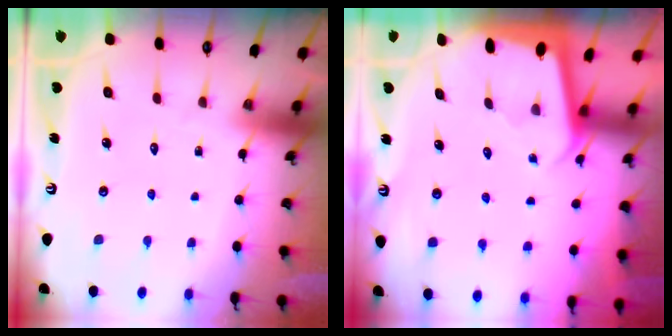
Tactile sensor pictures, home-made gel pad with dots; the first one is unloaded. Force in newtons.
{"total": 1.9, "press": 1.9, "slide": 0.0}